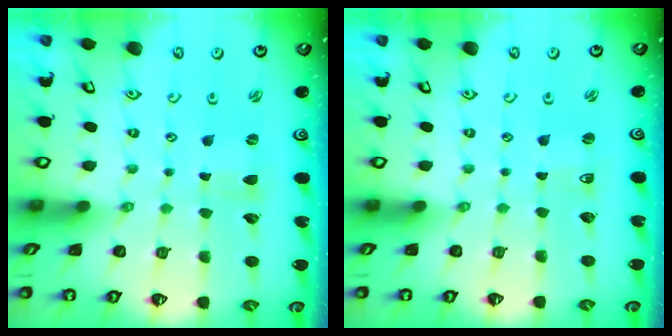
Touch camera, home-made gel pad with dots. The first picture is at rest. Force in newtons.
{"total": 1.2, "press": 1.2, "slide": 0.2}